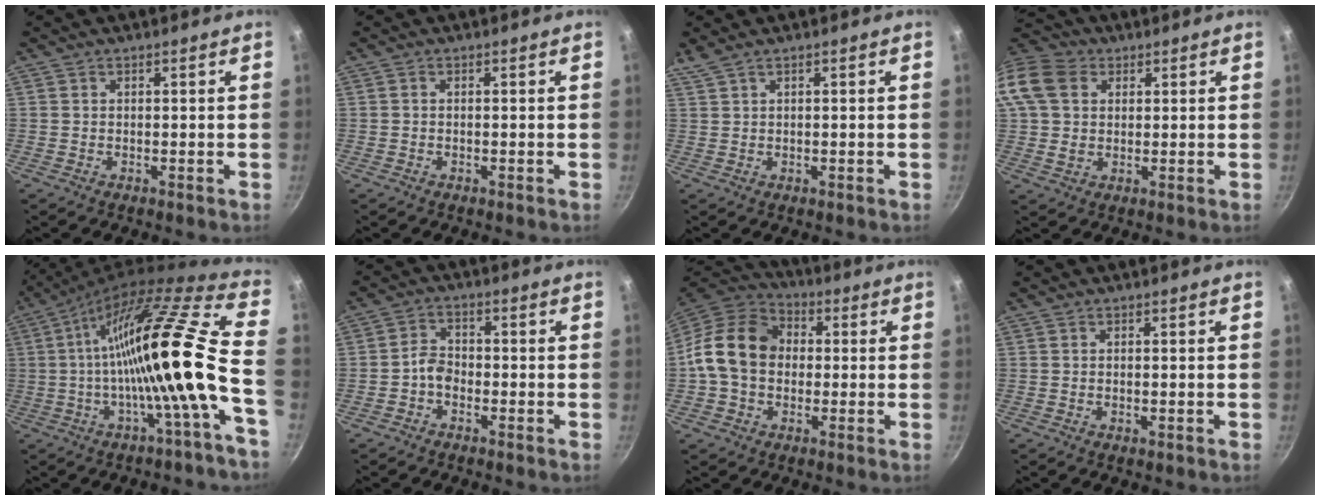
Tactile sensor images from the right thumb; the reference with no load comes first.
{"total": 0.5, "force": [-0.3, 0.1, 0.4], "torque": [-0.011, 0.005, -0.006]}
{"total": 1.9, "force": [0.9, 0.3, 1.7], "torque": [-0.038, 0.001, 0.020]}
{"total": 15.7, "force": [4.5, 12.3, 8.7], "torque": [-0.191, 0.017, 0.073]}
{"total": 21.5, "force": [-3.4, 2.4, 21.1], "torque": [-0.303, 0.027, -0.061]}
{"total": 3.5, "force": [-1.7, 2.5, 1.9], "torque": [-0.025, 0.027, -0.037]}
{"total": 14.9, "force": [0.3, 11.6, 9.3], "torque": [-0.141, 0.029, -0.014]}
{"total": 0.9, "force": [-0.2, 0.3, 0.9], "torque": [-0.016, 0.000, -0.005]}